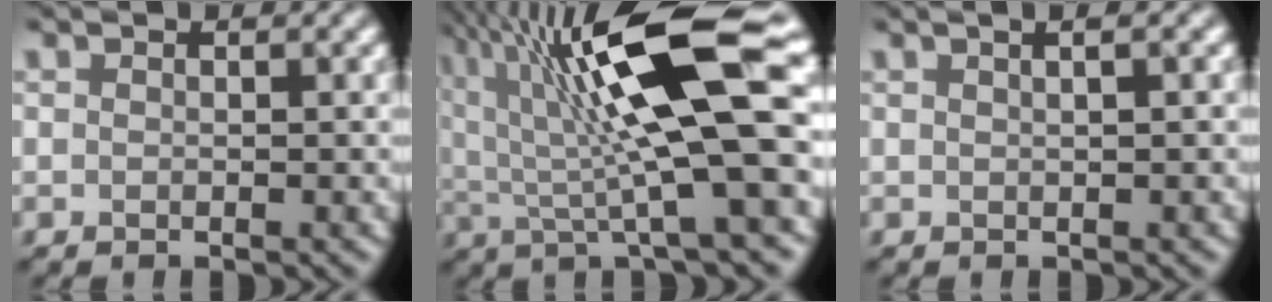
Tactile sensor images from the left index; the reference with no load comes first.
{"total": 13.0, "force": [3.1, 2.7, 12.3], "torque": [-0.214, 0.011, 0.050]}
{"total": 4.0, "force": [1.8, 1.9, 3.0], "torque": [-0.012, 0.028, -0.007]}